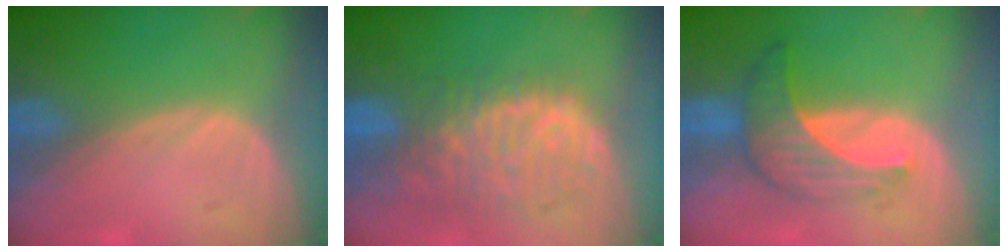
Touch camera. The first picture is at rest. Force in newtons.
{"total": 11.2, "press": 9.6, "slide": 5.9}
{"total": 7.3, "press": 6.7, "slide": 3.0}